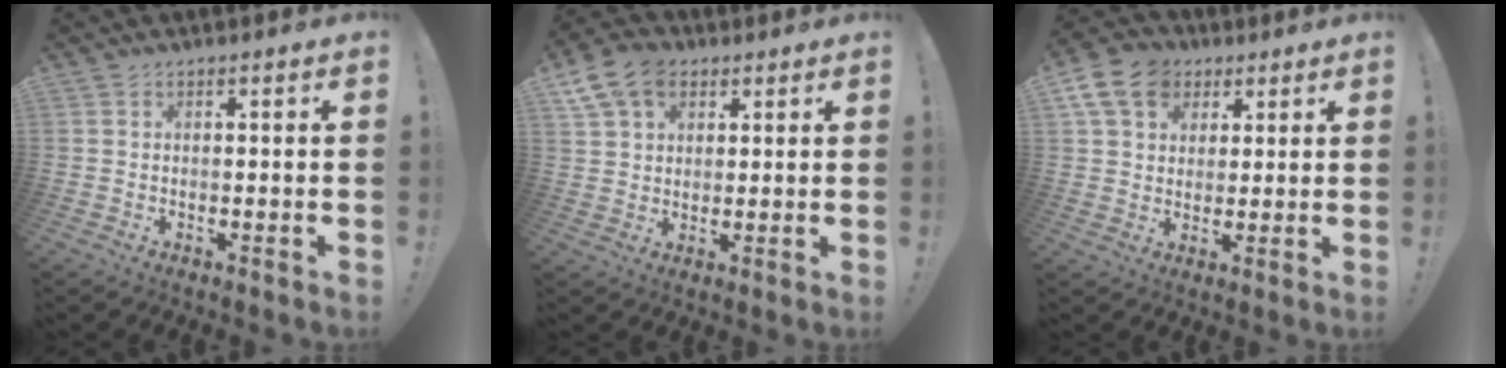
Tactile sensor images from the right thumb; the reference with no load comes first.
{"total": 11.4, "force": [5.6, 8.0, 5.9], "torque": [-0.102, -0.014, 0.113]}
{"total": 13.1, "force": [5.4, 10.2, 6.0], "torque": [-0.098, -0.013, 0.111]}